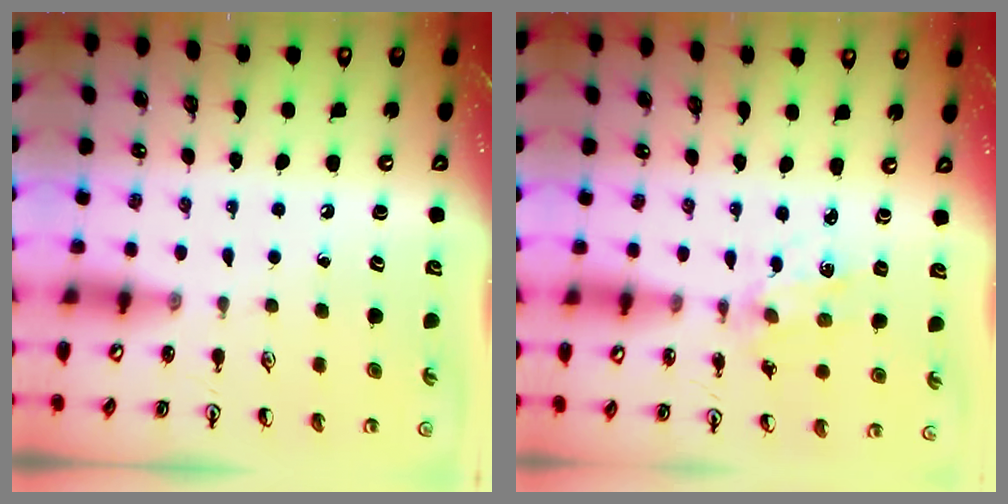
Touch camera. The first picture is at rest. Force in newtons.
{"total": 1.7, "press": 1.7, "slide": 0.0}